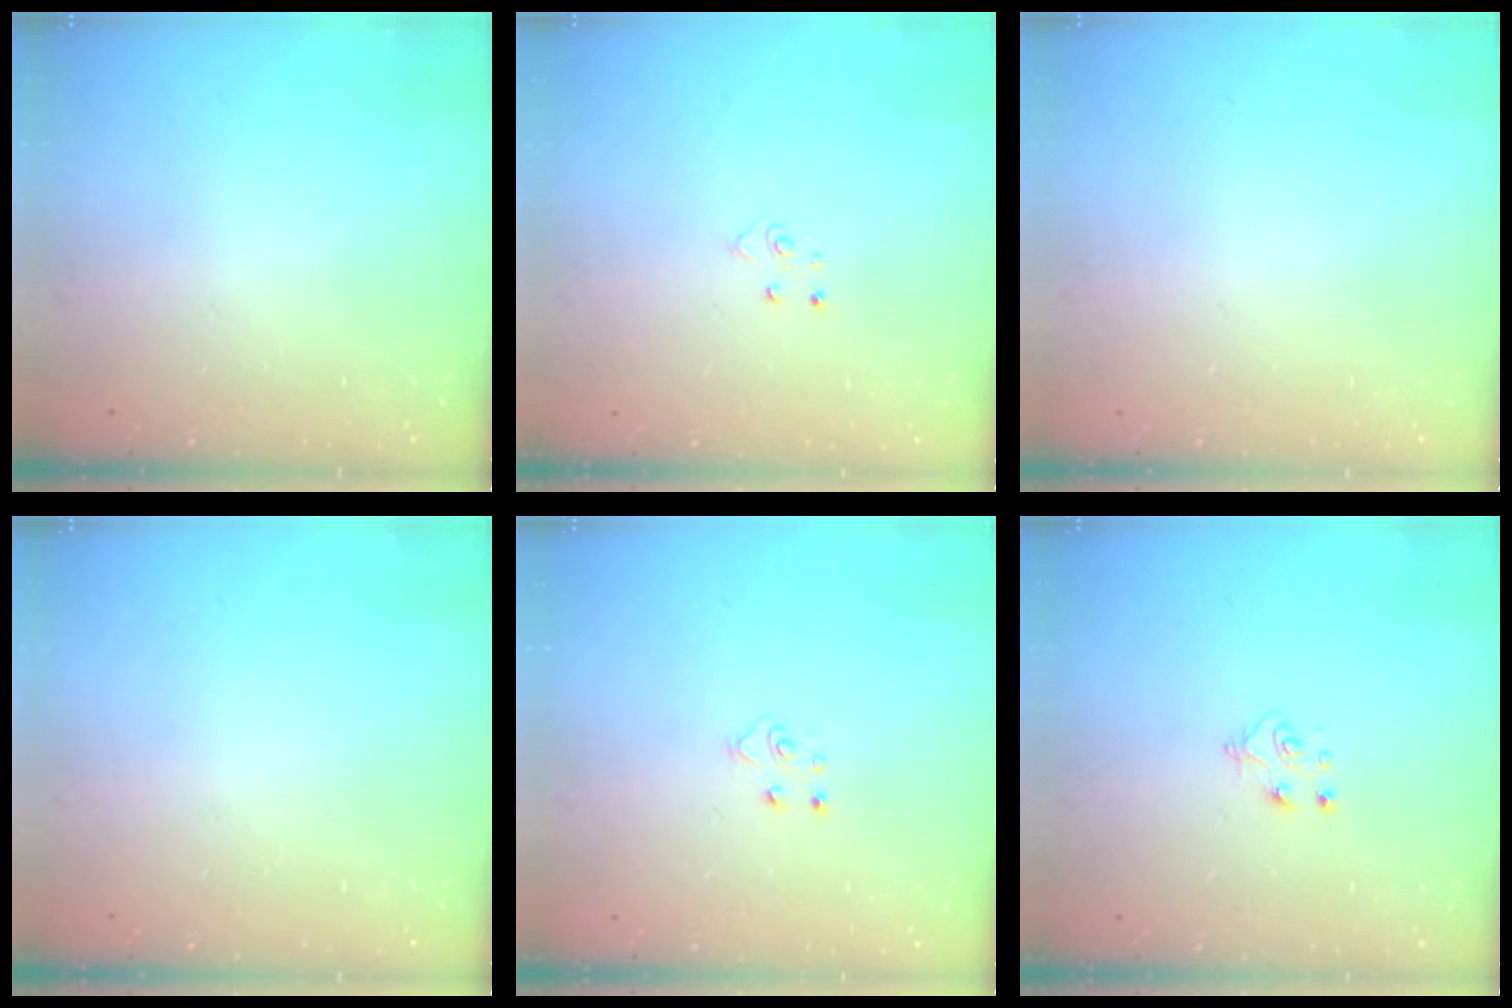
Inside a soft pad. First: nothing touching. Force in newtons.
{"total": 4.3, "press": 4.3, "slide": 0.4}
{"total": 0.0}
{"total": 0.0}
{"total": 4.8, "press": 4.8, "slide": 0.5}
{"total": 6.1, "press": 6.1, "slide": 0.7}